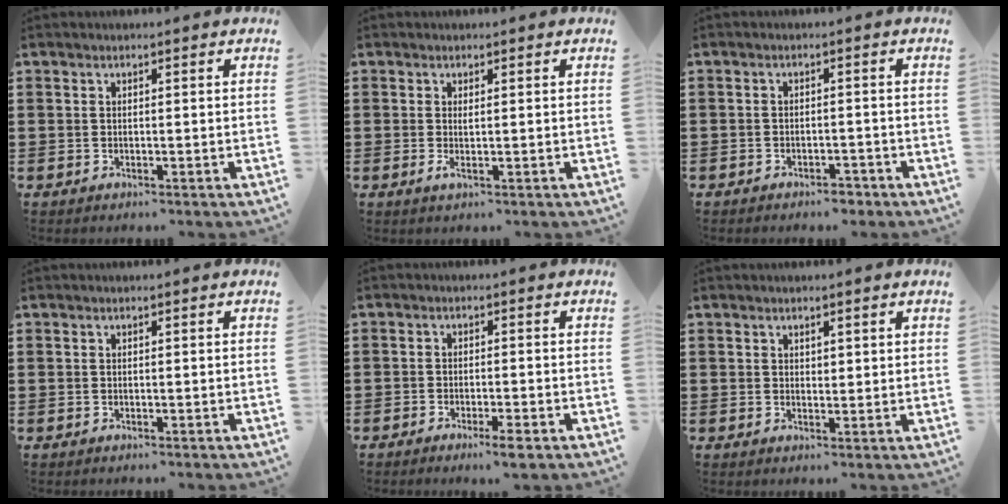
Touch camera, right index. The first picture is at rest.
{"total": 1.0, "force": [0.1, -0.1, 1.0], "torque": [-0.021, -0.006, 0.004]}
{"total": 2.1, "force": [-2.1, 0.4, 0.2], "torque": [-0.010, 0.001, -0.045]}
{"total": 0.0}
{"total": 2.5, "force": [-1.9, 0.0, 1.5], "torque": [-0.025, 0.001, -0.035]}
{"total": 1.2, "force": [1.0, 0.5, 0.3], "torque": [0.002, 0.000, 0.017]}